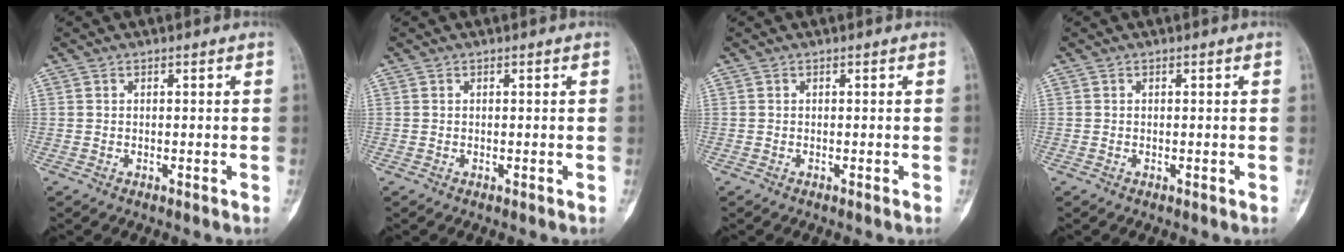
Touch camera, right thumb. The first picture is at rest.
{"total": 0.0}
{"total": 0.0}
{"total": 0.0}